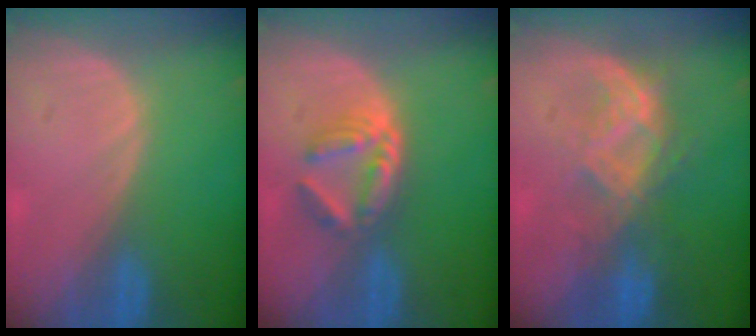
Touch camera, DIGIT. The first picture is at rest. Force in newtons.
{"total": 6.0, "press": 5.2, "slide": 3.1}
{"total": 7.0, "press": 6.8, "slide": 1.3}